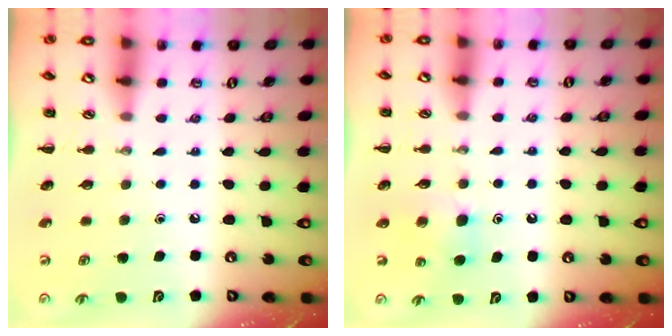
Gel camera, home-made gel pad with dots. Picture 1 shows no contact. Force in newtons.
{"total": 5.2, "press": 4.9, "slide": 1.7}